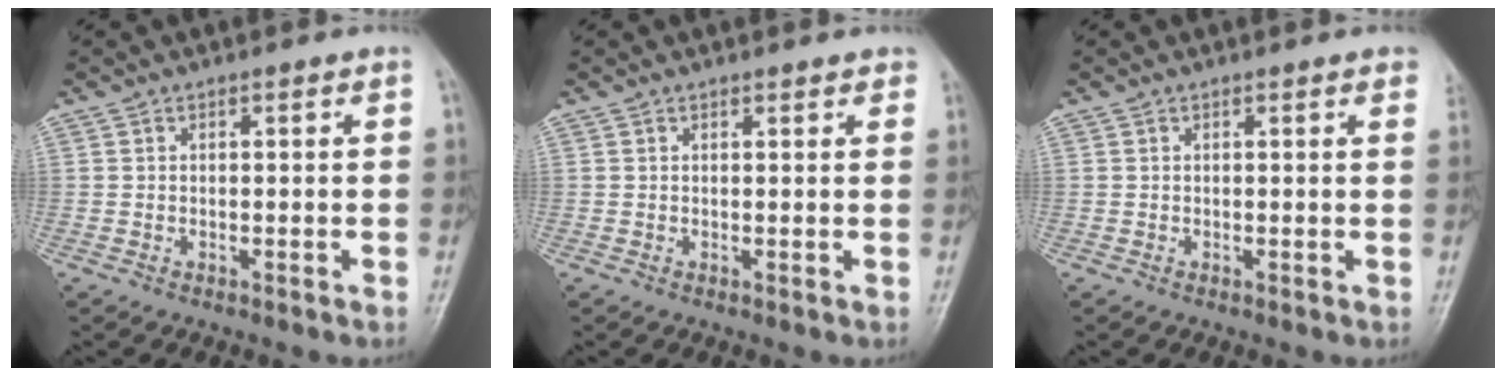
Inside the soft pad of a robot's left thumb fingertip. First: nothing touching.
{"total": 1.6, "force": [1.3, 0.6, 0.7], "torque": [0.000, -0.002, 0.012]}
{"total": 2.6, "force": [1.9, 0.5, 1.7], "torque": [-0.013, 0.002, 0.014]}